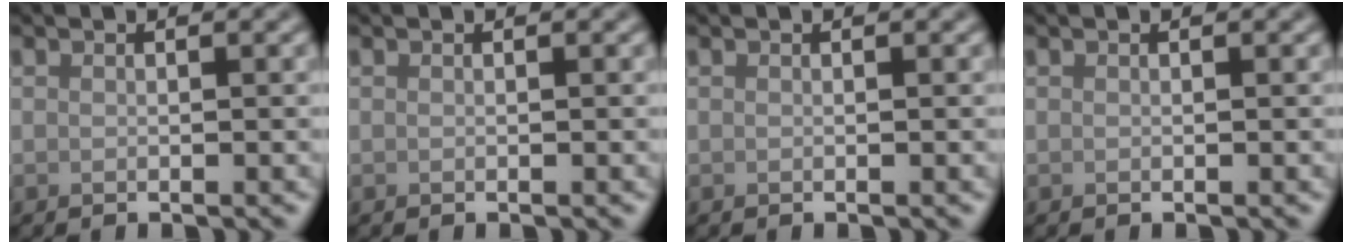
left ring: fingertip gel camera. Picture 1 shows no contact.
{"total": 0.0}
{"total": 0.0}
{"total": 0.0}